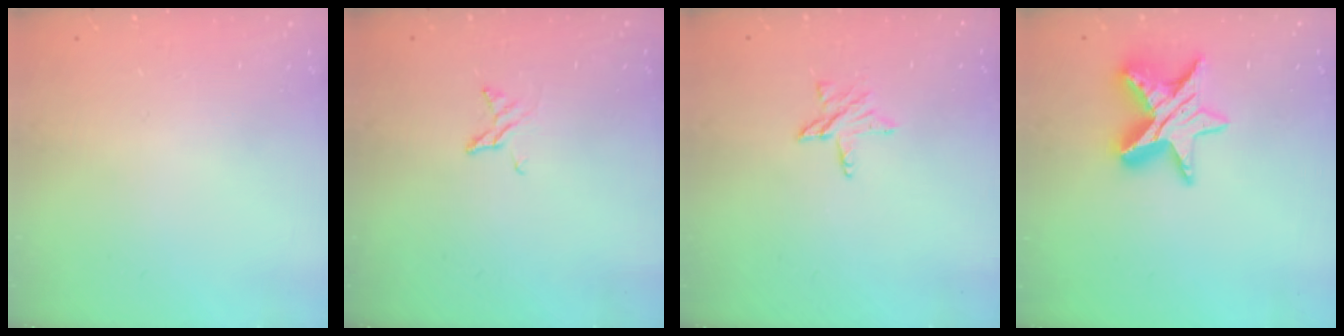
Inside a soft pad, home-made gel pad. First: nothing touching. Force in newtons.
{"total": 3.3, "press": 3.2, "slide": 0.3}
{"total": 5.5, "press": 5.5, "slide": 0.5}
{"total": 12.7, "press": 12.7, "slide": 0.8}